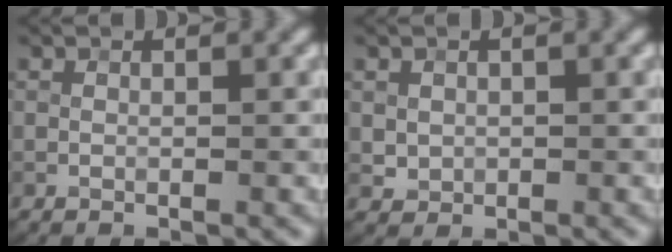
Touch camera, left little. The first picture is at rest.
{"total": 1.1, "force": [0.3, 1.0, 0.3], "torque": [-0.006, -0.003, 0.012]}